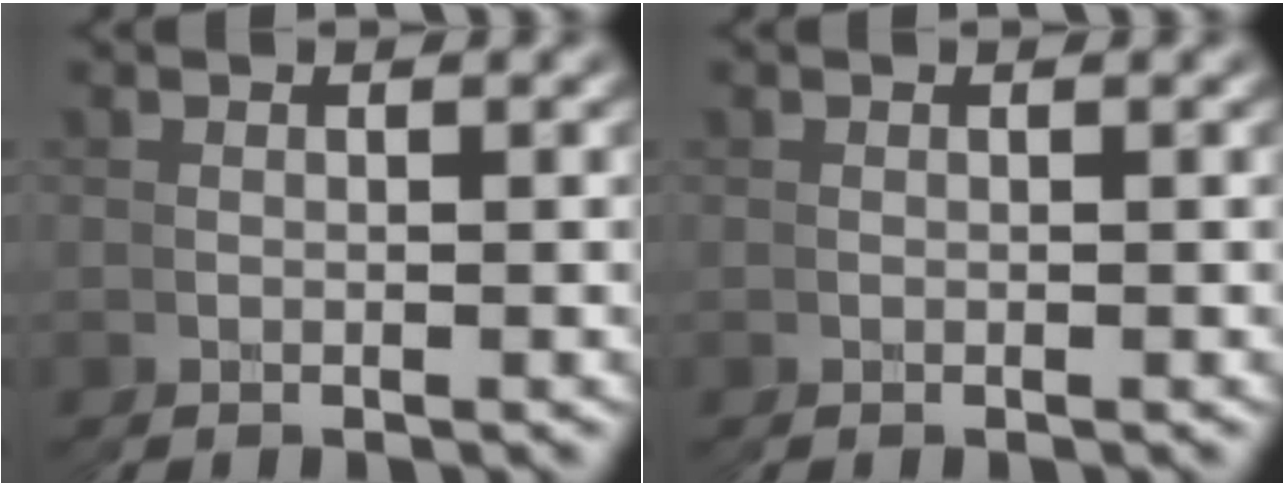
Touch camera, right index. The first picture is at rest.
{"total": 0.0}